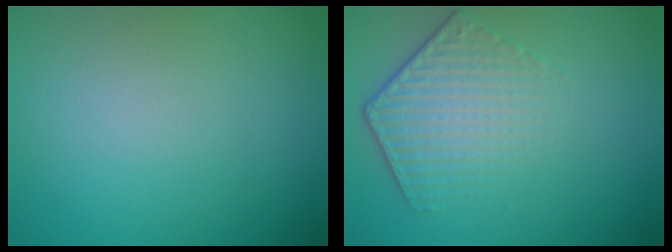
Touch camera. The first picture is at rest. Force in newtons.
{"total": 4.4, "press": 3.0, "slide": 3.1}